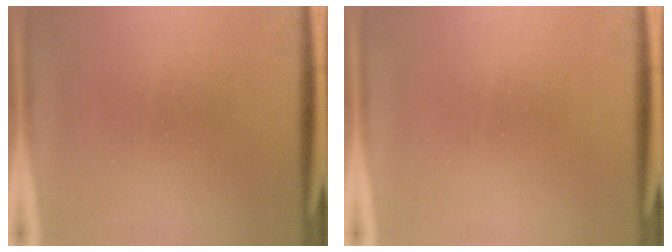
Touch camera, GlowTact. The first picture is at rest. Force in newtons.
{"total": 0.0}